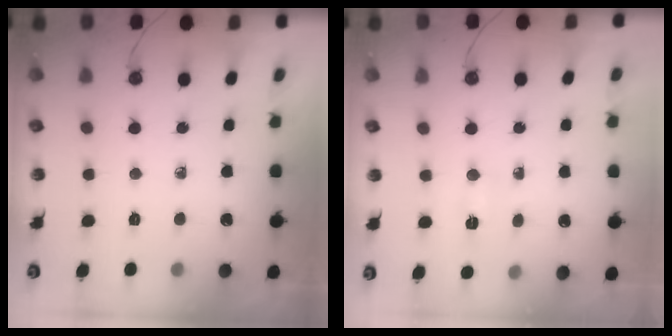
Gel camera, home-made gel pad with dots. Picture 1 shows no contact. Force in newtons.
{"total": 2.6, "press": 2.6, "slide": 0.3}